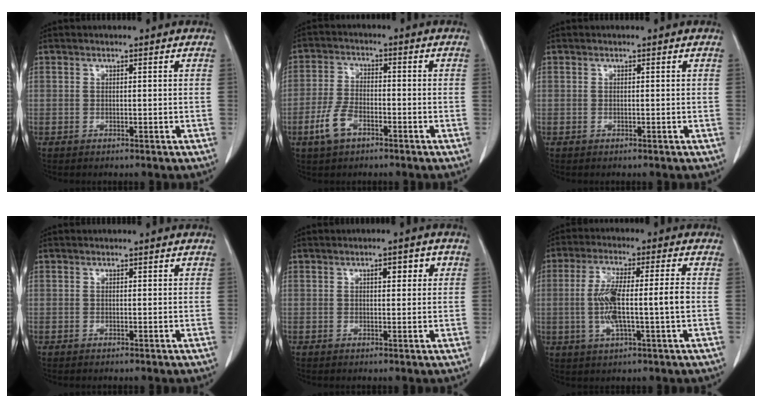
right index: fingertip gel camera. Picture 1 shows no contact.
{"total": 5.8, "force": [-3.1, 2.8, 4.0], "torque": [-0.096, 0.003, -0.062]}
{"total": 0.0}
{"total": 0.0}
{"total": 2.9, "force": [1.0, 1.2, 2.5], "torque": [-0.034, 0.009, 0.013]}
{"total": 9.8, "force": [-0.9, 0.8, 9.7], "torque": [-0.190, 0.008, -0.018]}